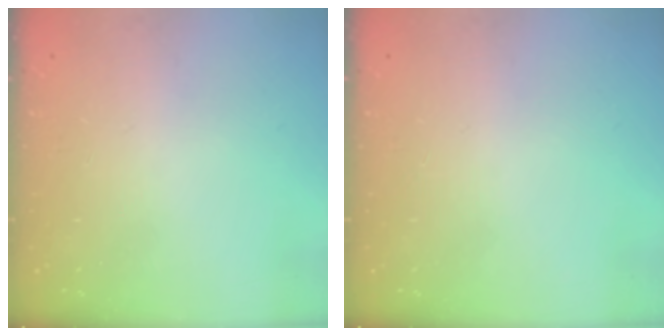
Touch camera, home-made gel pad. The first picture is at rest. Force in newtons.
{"total": 0.0}